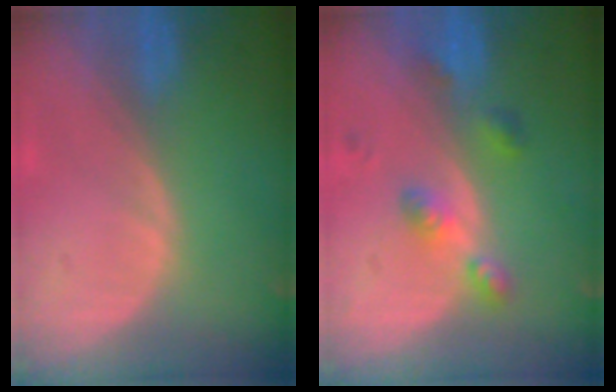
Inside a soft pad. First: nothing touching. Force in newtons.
{"total": 4.5, "press": 4.3, "slide": 1.3}